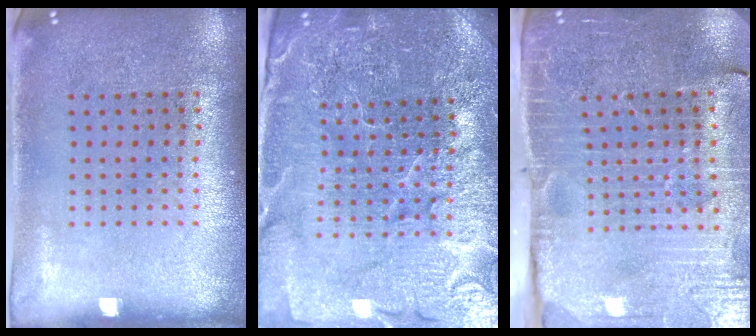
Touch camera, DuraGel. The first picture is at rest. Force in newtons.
{"total": 5.1, "press": 4.8, "slide": 1.9}
{"total": 3.8, "press": 3.7, "slide": 0.9}